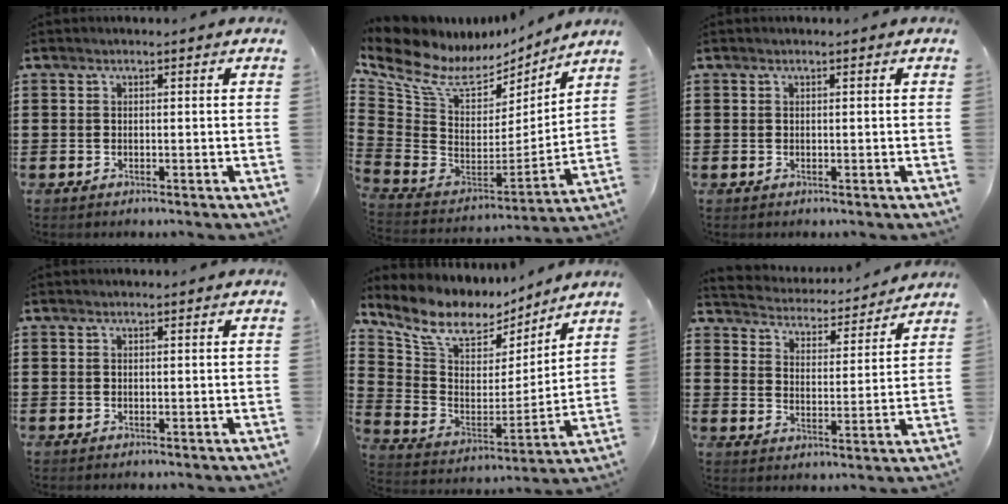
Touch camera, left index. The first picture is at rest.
{"total": 8.0, "force": [5.5, 4.2, 4.0], "torque": [-0.120, -0.045, 0.095]}
{"total": 0.0}
{"total": 0.0}
{"total": 9.9, "force": [7.5, 4.8, 4.2], "torque": [-0.116, -0.044, 0.135]}
{"total": 3.4, "force": [3.4, 0.2, -0.2], "torque": [-0.020, -0.034, 0.050]}